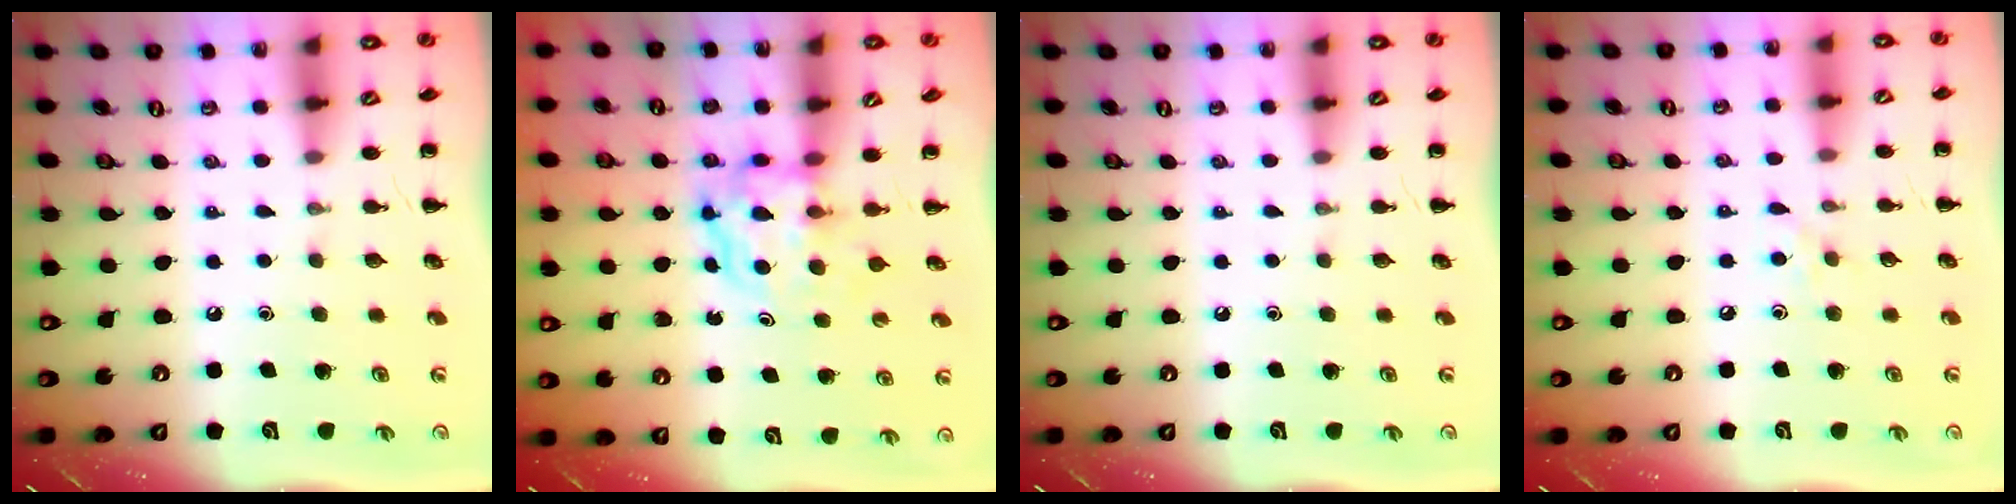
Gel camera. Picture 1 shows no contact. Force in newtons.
{"total": 4.0, "press": 3.9, "slide": 0.4}
{"total": 0.0}
{"total": 4.5, "press": 4.1, "slide": 1.8}